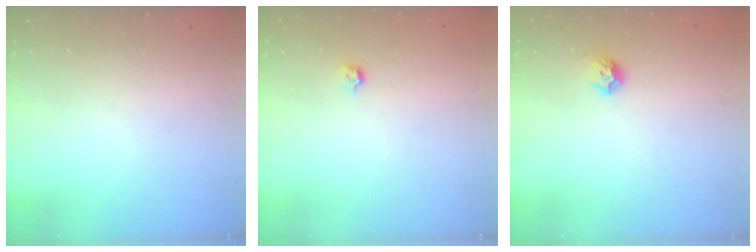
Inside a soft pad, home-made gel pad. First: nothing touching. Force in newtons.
{"total": 2.8, "press": 2.7, "slide": 0.8}
{"total": 5.7, "press": 5.6, "slide": 1.0}